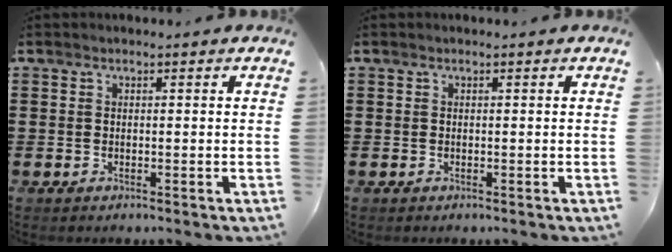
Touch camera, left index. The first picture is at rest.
{"total": 0.0}